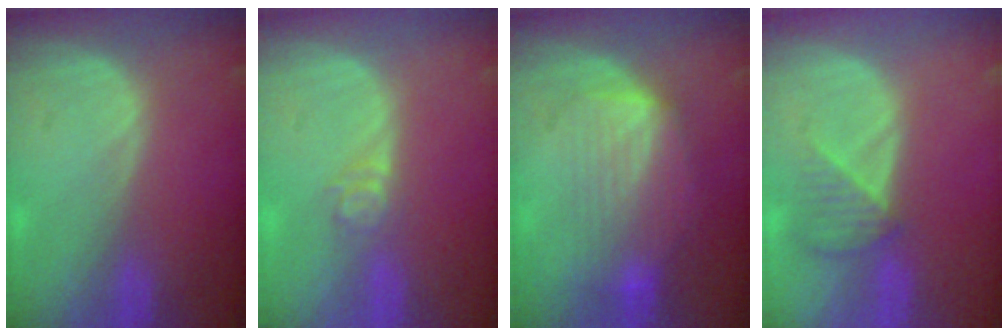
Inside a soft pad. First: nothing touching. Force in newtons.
{"total": 3.0, "press": 2.5, "slide": 1.7}
{"total": 7.2, "press": 7.1, "slide": 1.0}
{"total": 3.6, "press": 3.4, "slide": 1.1}